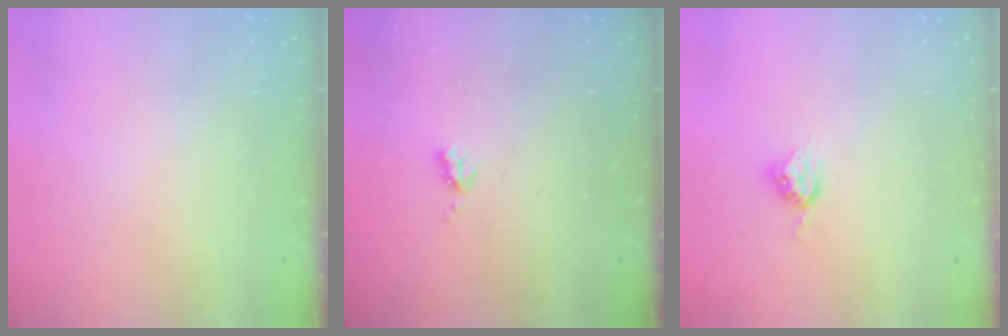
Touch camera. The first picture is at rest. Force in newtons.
{"total": 3.9, "press": 3.8, "slide": 0.6}
{"total": 5.8, "press": 5.8, "slide": 0.3}